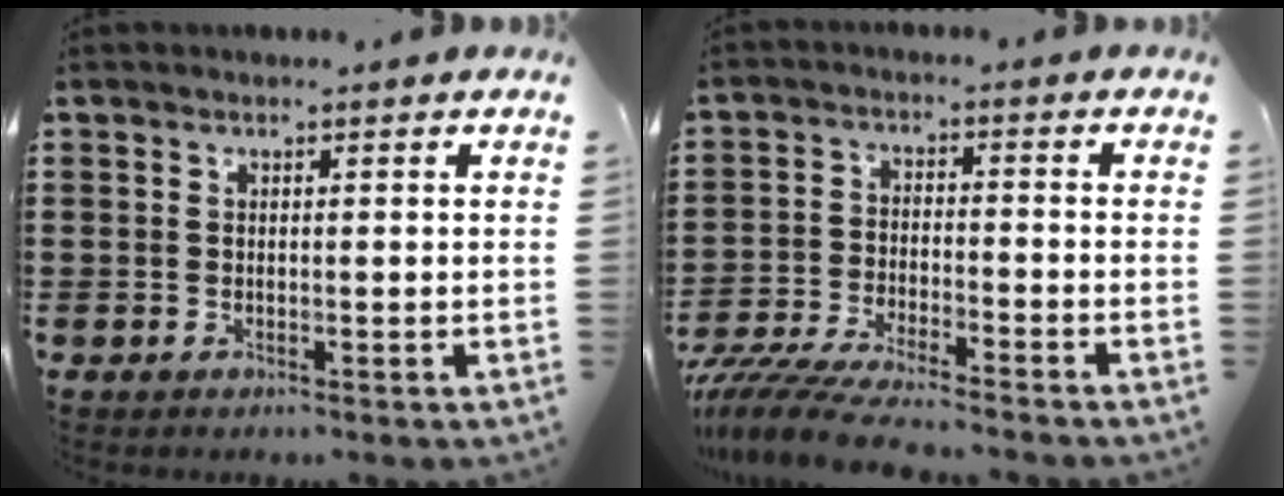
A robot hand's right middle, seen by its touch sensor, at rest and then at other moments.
{"total": 6.6, "force": [-6.3, 0.1, 1.9], "torque": [-0.052, -0.009, -0.127]}